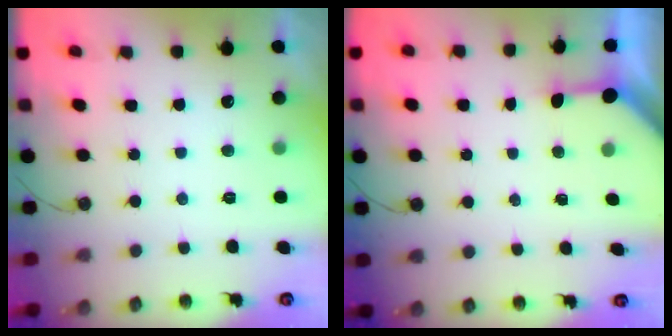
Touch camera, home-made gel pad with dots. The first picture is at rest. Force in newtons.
{"total": 3.4, "press": 3.4, "slide": 0.3}